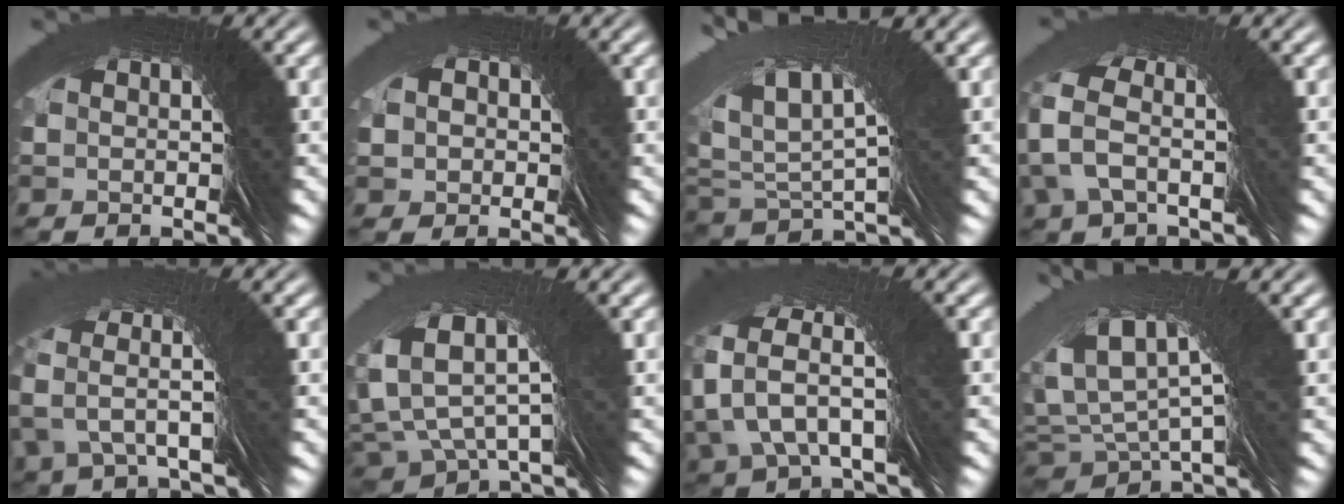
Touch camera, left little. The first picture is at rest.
{"total": 3.5, "force": [0.5, 3.2, 1.3], "torque": [-0.023, 0.003, 0.003]}
{"total": 3.8, "force": [3.2, 0.0, 2.2], "torque": [-0.060, 0.026, 0.057]}
{"total": 3.8, "force": [1.7, -2.5, -2.2], "torque": [0.021, 0.038, 0.017]}
{"total": 7.7, "force": [6.4, -4.2, -0.1], "torque": [0.020, 0.087, 0.078]}
{"total": 1.8, "force": [1.7, 0.1, 0.7], "torque": [-0.037, 0.021, 0.022]}
{"total": 5.4, "force": [4.9, -2.1, -0.7], "torque": [-0.014, 0.058, 0.060]}
{"total": 2.8, "force": [2.2, 0.4, 1.7], "torque": [-0.049, 0.019, 0.040]}